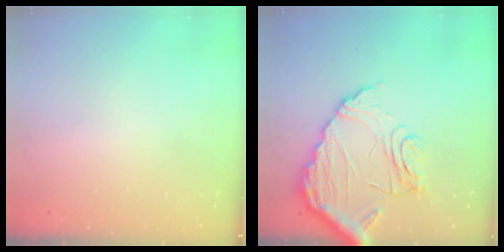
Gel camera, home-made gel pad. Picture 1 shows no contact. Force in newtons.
{"total": 15.2, "press": 15.1, "slide": 1.5}